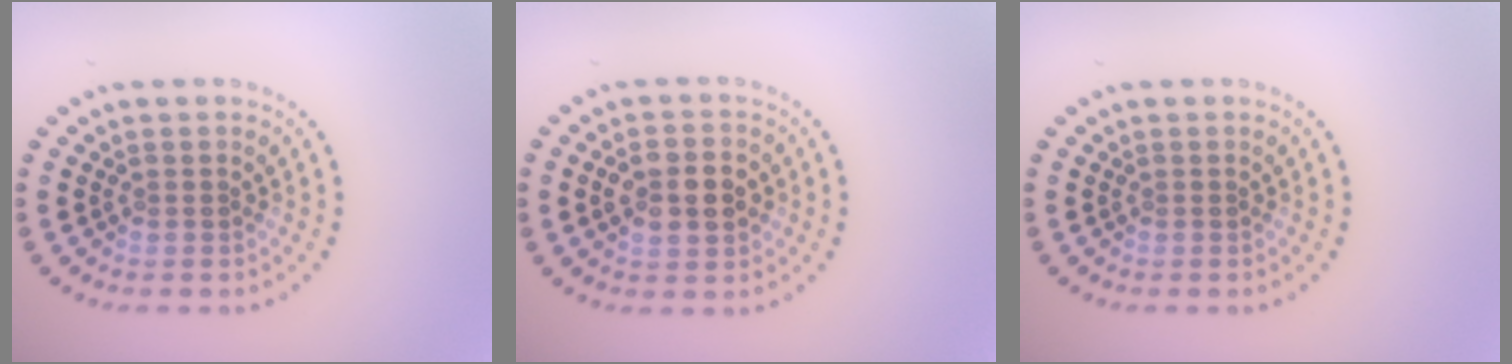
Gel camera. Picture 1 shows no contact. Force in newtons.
{"total": 4.5, "press": 4.5, "slide": 0.2}
{"total": 0.0}